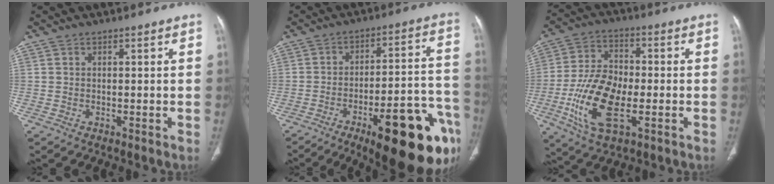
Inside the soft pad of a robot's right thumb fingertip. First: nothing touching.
{"total": 25.6, "force": [-12.9, 7.7, 20.7], "torque": [-0.206, 0.069, -0.177]}
{"total": 15.3, "force": [-4.0, 7.8, 12.6], "torque": [-0.247, 0.008, -0.072]}